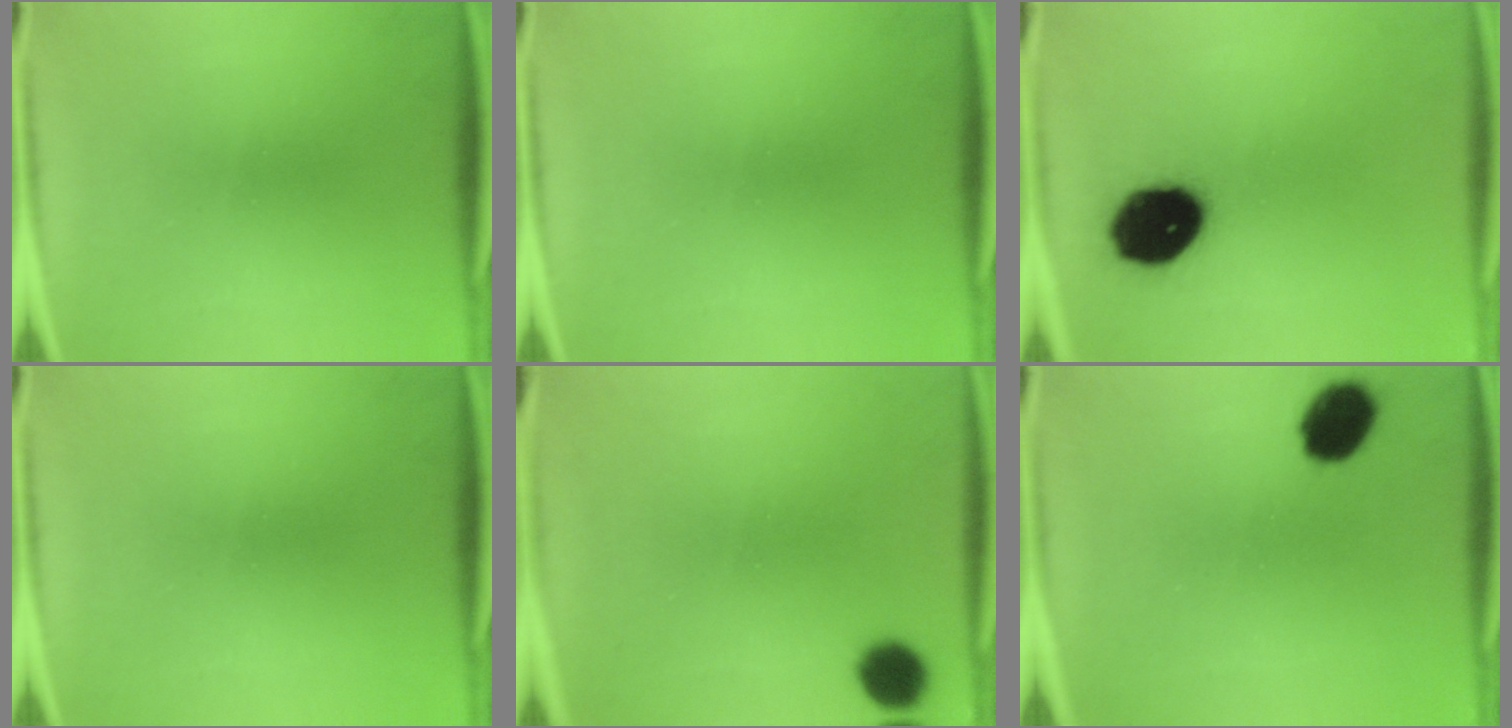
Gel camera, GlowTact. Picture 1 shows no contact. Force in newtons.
{"total": 0.0}
{"total": 15.4}
{"total": 0.0}
{"total": 6.8}
{"total": 9.1}